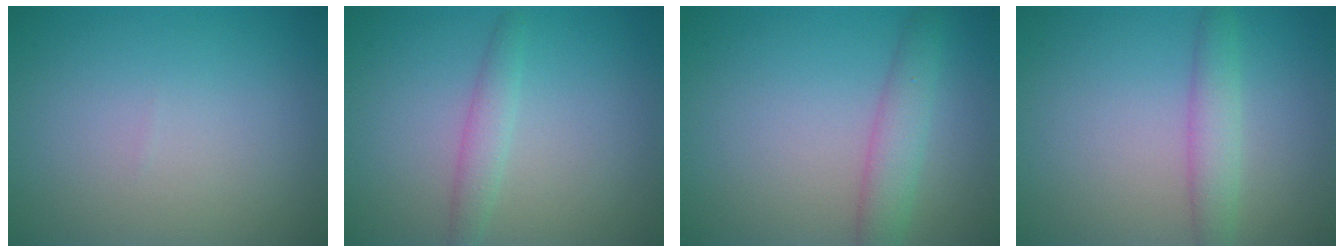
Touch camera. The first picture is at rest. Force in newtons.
{"total": 1.8, "press": 1.8, "slide": 0.1}
{"total": 2.9, "press": 2.9, "slide": 0.1}
{"total": 2.5, "press": 2.5, "slide": 0.1}